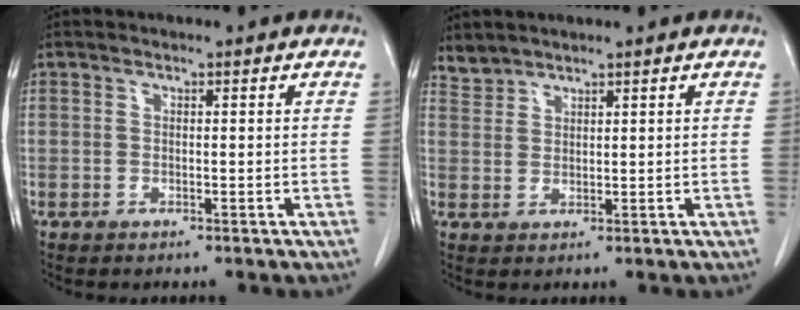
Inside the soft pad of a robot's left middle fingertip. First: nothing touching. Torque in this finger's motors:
{"motor_torque": [0.36, -0.42, -0.04, -0.02]}